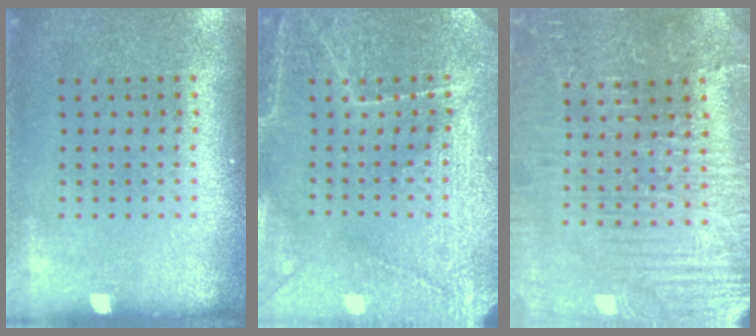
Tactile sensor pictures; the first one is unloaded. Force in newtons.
{"total": 3.4, "press": 3.3, "slide": 0.5}
{"total": 4.4, "press": 4.2, "slide": 1.2}